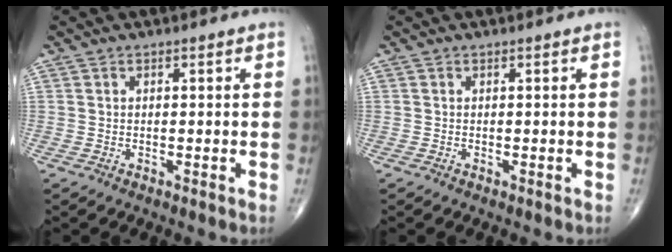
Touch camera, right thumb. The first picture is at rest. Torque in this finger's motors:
{"motor_torque": [-0.23, 0.03, -0.02, -0.15, -0.01]}